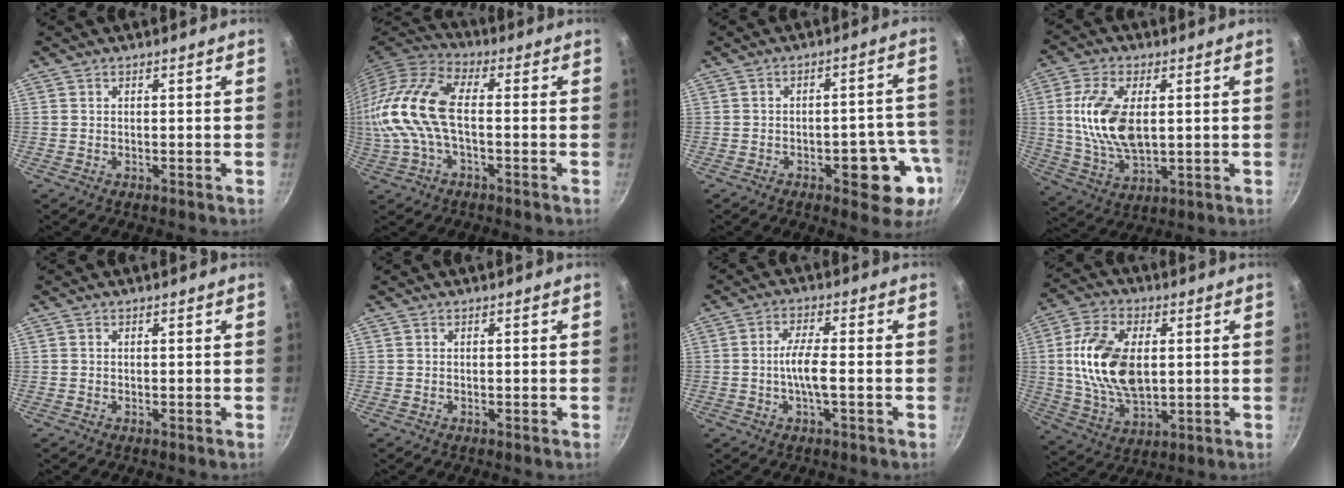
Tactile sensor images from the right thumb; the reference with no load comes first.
{"total": 16.7, "force": [-0.5, 8.2, 14.5], "torque": [-0.309, 0.021, -0.027]}
{"total": 11.3, "force": [-4.4, 5.3, 9.0], "torque": [-0.064, 0.032, -0.052]}
{"total": 13.8, "force": [1.8, 7.2, 11.6], "torque": [-0.222, -0.006, 0.039]}
{"total": 0.0}
{"total": 0.0}
{"total": 5.3, "force": [-1.1, 1.1, 5.0], "torque": [-0.104, 0.014, -0.027]}
{"total": 16.6, "force": [1.8, 9.8, 13.2], "torque": [-0.236, -0.003, 0.036]}